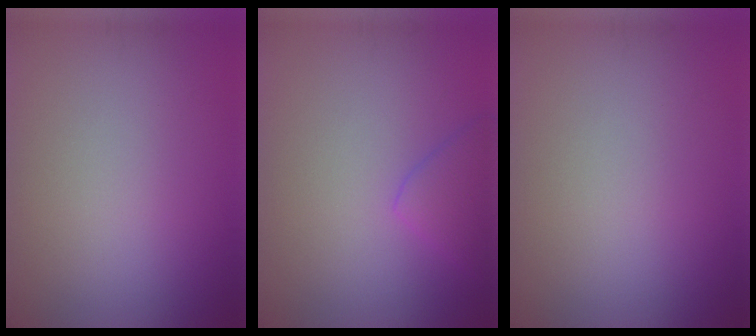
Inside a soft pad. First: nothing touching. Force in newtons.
{"total": 2.7, "press": 2.7, "slide": 0.2}
{"total": 0.0}